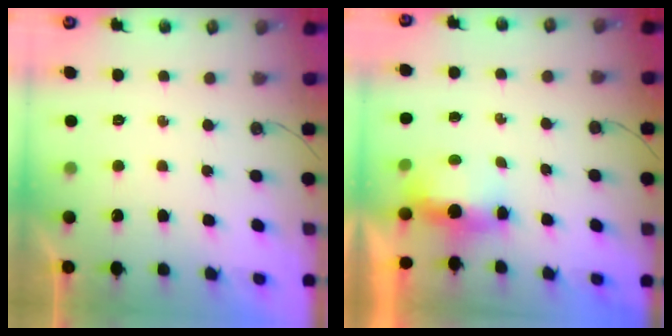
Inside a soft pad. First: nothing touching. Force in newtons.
{"total": 14.1, "press": 6.9, "slide": 12.3}